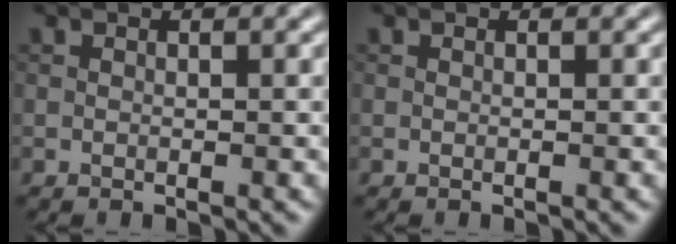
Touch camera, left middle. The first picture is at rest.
{"total": 0.0}